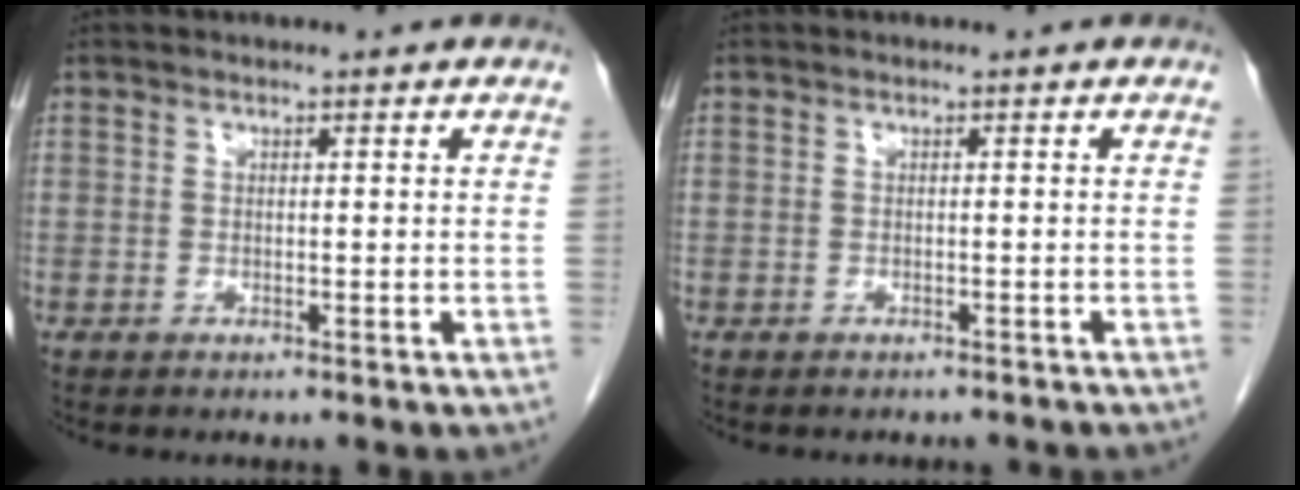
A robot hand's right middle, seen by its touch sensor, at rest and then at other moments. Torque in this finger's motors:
{"motor_torque": [0.04, -0.02, 0.00, 0.01]}